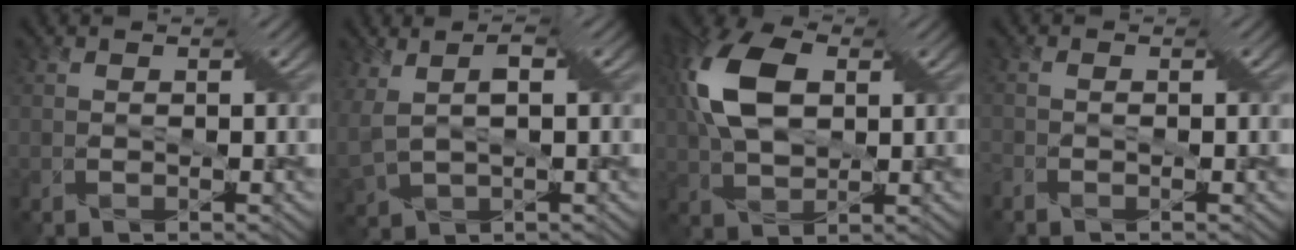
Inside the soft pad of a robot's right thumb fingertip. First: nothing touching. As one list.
[{"total": 6.3, "force": [1.9, 3.3, 5.1], "torque": [-0.129, 0.008, 0.047]}, {"total": 11.5, "force": [2.5, 6.6, 9.1], "torque": [-0.218, 0.024, 0.037]}, {"total": 1.8, "force": [-1.5, 0.4, 1.0], "torque": [-0.017, 0.000, -0.031]}]